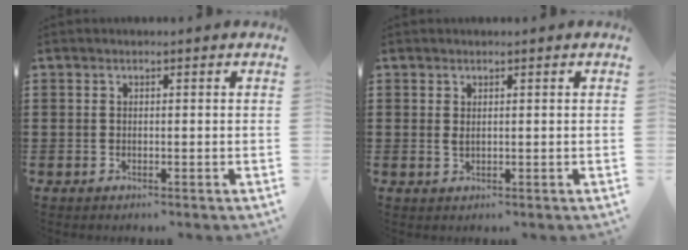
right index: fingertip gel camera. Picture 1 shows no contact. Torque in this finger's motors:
{"motor_torque": [-0.38, 1.76, 0.01, 0.00]}